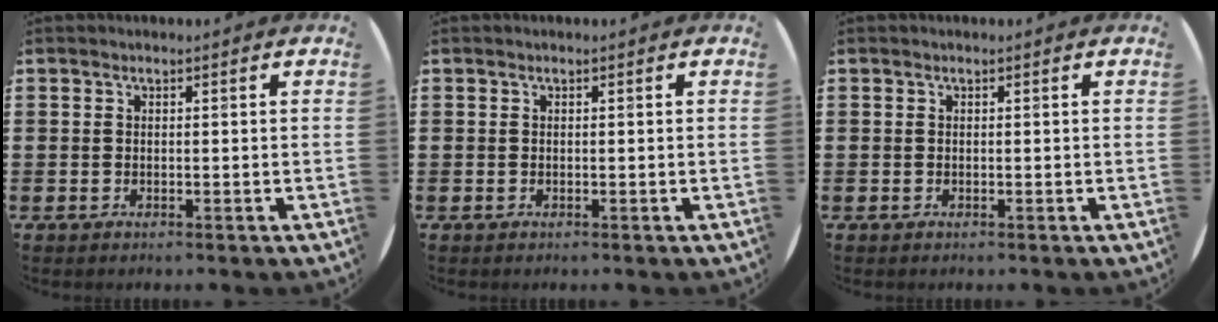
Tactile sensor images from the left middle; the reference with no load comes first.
{"total": 0.0}
{"total": 0.0}